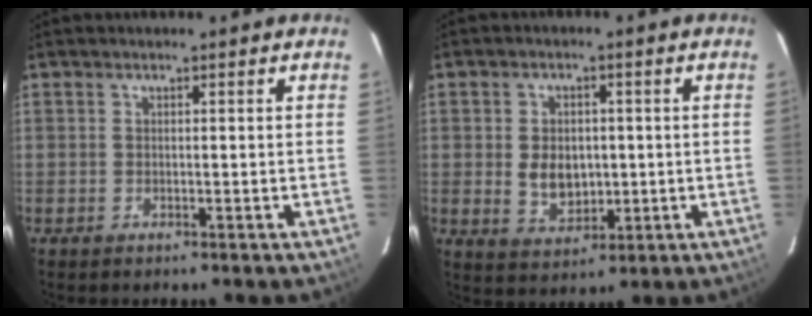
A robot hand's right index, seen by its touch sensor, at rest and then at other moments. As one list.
[{"total": 6.8, "force": [-0.3, 4.9, 4.7], "torque": [-0.089, -0.001, 0.006]}]